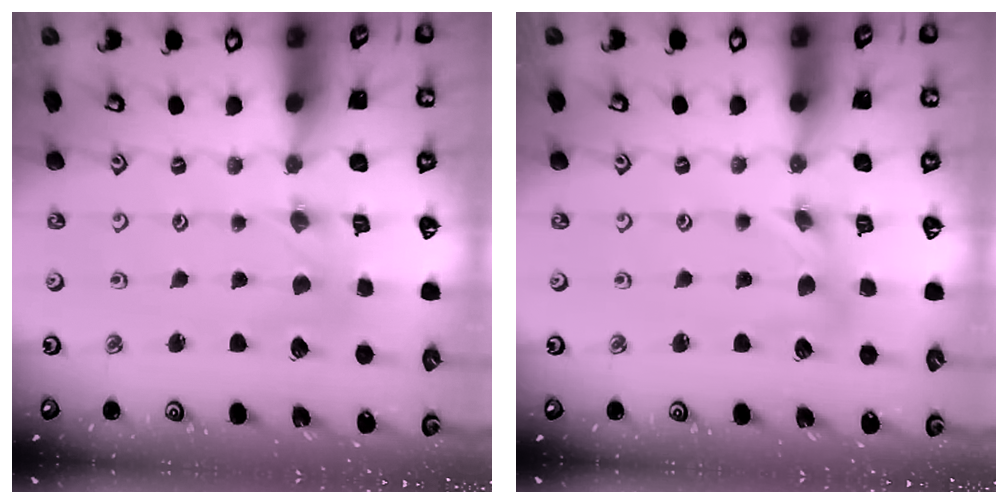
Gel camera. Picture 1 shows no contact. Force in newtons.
{"total": 2.5, "press": 2.4, "slide": 0.3}